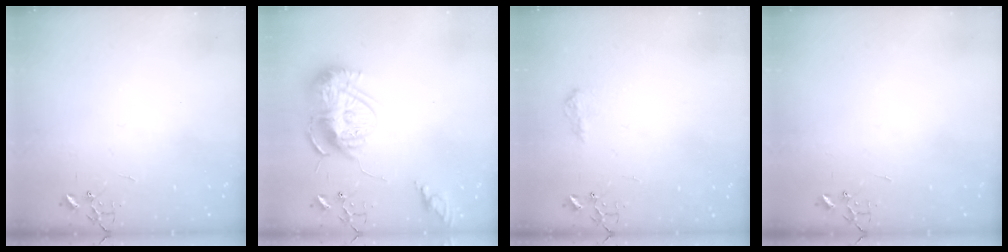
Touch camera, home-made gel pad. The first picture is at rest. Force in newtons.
{"total": 15.2, "press": 15.2, "slide": 1.4}
{"total": 8.8, "press": 8.8, "slide": 0.8}
{"total": 0.0}